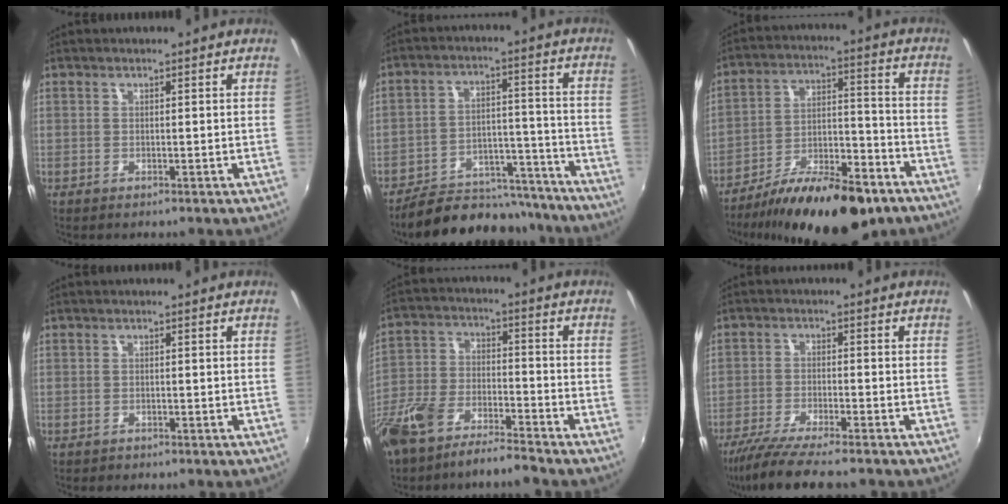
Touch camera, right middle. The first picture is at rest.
{"total": 17.5, "force": [-15.6, 6.5, 4.5], "torque": [-0.090, 0.040, -0.207]}
{"total": 20.2, "force": [-14.1, 6.9, 12.7], "torque": [-0.205, -0.008, -0.209]}
{"total": 0.7, "force": [-0.5, 0.4, 0.1], "torque": [-0.006, 0.001, -0.006]}
{"total": 11.9, "force": [-9.2, 3.6, 6.6], "torque": [-0.155, -0.004, -0.178]}
{"total": 10.0, "force": [-8.4, 0.6, 5.3], "torque": [-0.119, -0.032, -0.144]}